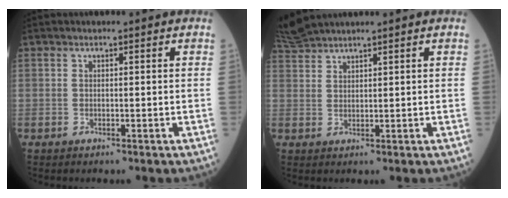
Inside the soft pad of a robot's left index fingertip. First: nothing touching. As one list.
[{"total": 4.2, "force": [4.1, -0.6, 1.1], "torque": [-0.041, 0.018, 0.093]}]